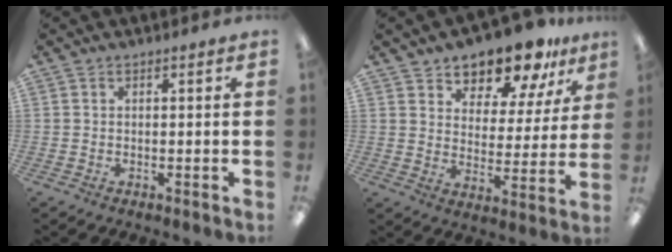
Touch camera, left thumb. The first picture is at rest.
{"total": 13.3, "force": [11.7, 5.0, 3.9], "torque": [-0.072, -0.088, 0.213]}